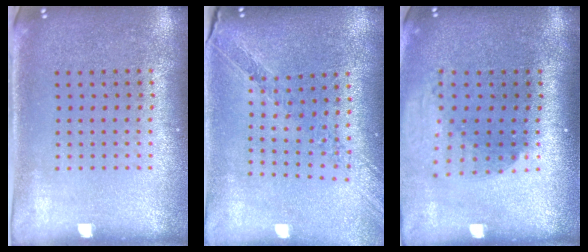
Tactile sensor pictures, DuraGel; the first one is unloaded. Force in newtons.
{"total": 1.1, "press": 1.1, "slide": 0.2}
{"total": 2.0, "press": 1.5, "slide": 1.3}